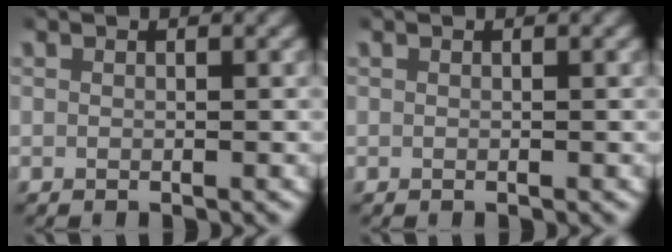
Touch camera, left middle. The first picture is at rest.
{"total": 0.0}